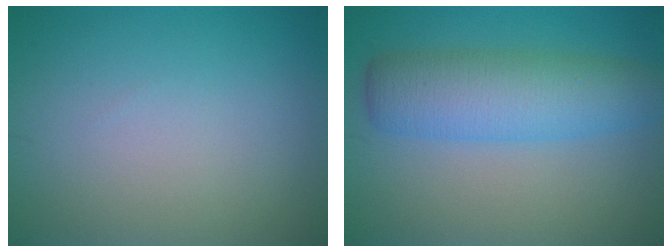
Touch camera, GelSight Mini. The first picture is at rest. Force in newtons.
{"total": 6.2, "press": 6.2, "slide": 0.2}